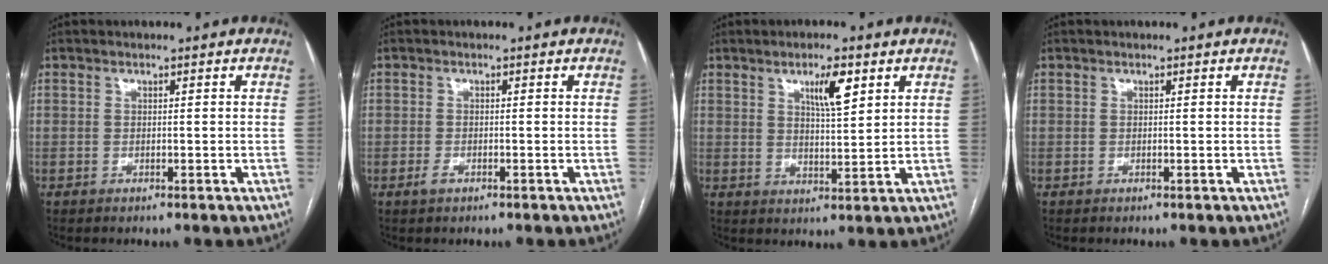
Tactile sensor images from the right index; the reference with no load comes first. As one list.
[{"total": 1.3, "force": [-0.8, 0.6, 0.8], "torque": [-0.016, 0.001, -0.011]}, {"total": 5.7, "force": [3.0, 1.1, 4.7], "torque": [-0.081, 0.000, 0.050]}, {"total": 0.0}]